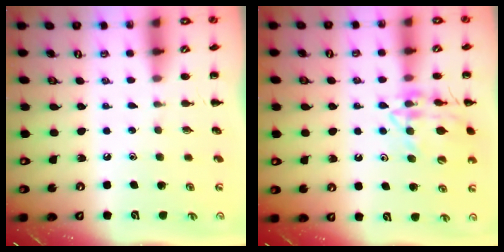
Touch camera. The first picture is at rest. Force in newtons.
{"total": 14.5, "press": 14.4, "slide": 1.2}